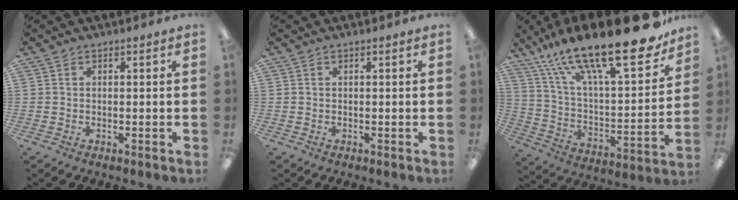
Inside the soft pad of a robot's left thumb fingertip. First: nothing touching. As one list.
[{"total": 0.0}, {"total": 28.6, "force": [19.8, 7.7, 19.1], "torque": [-0.311, -0.125, 0.328]}]